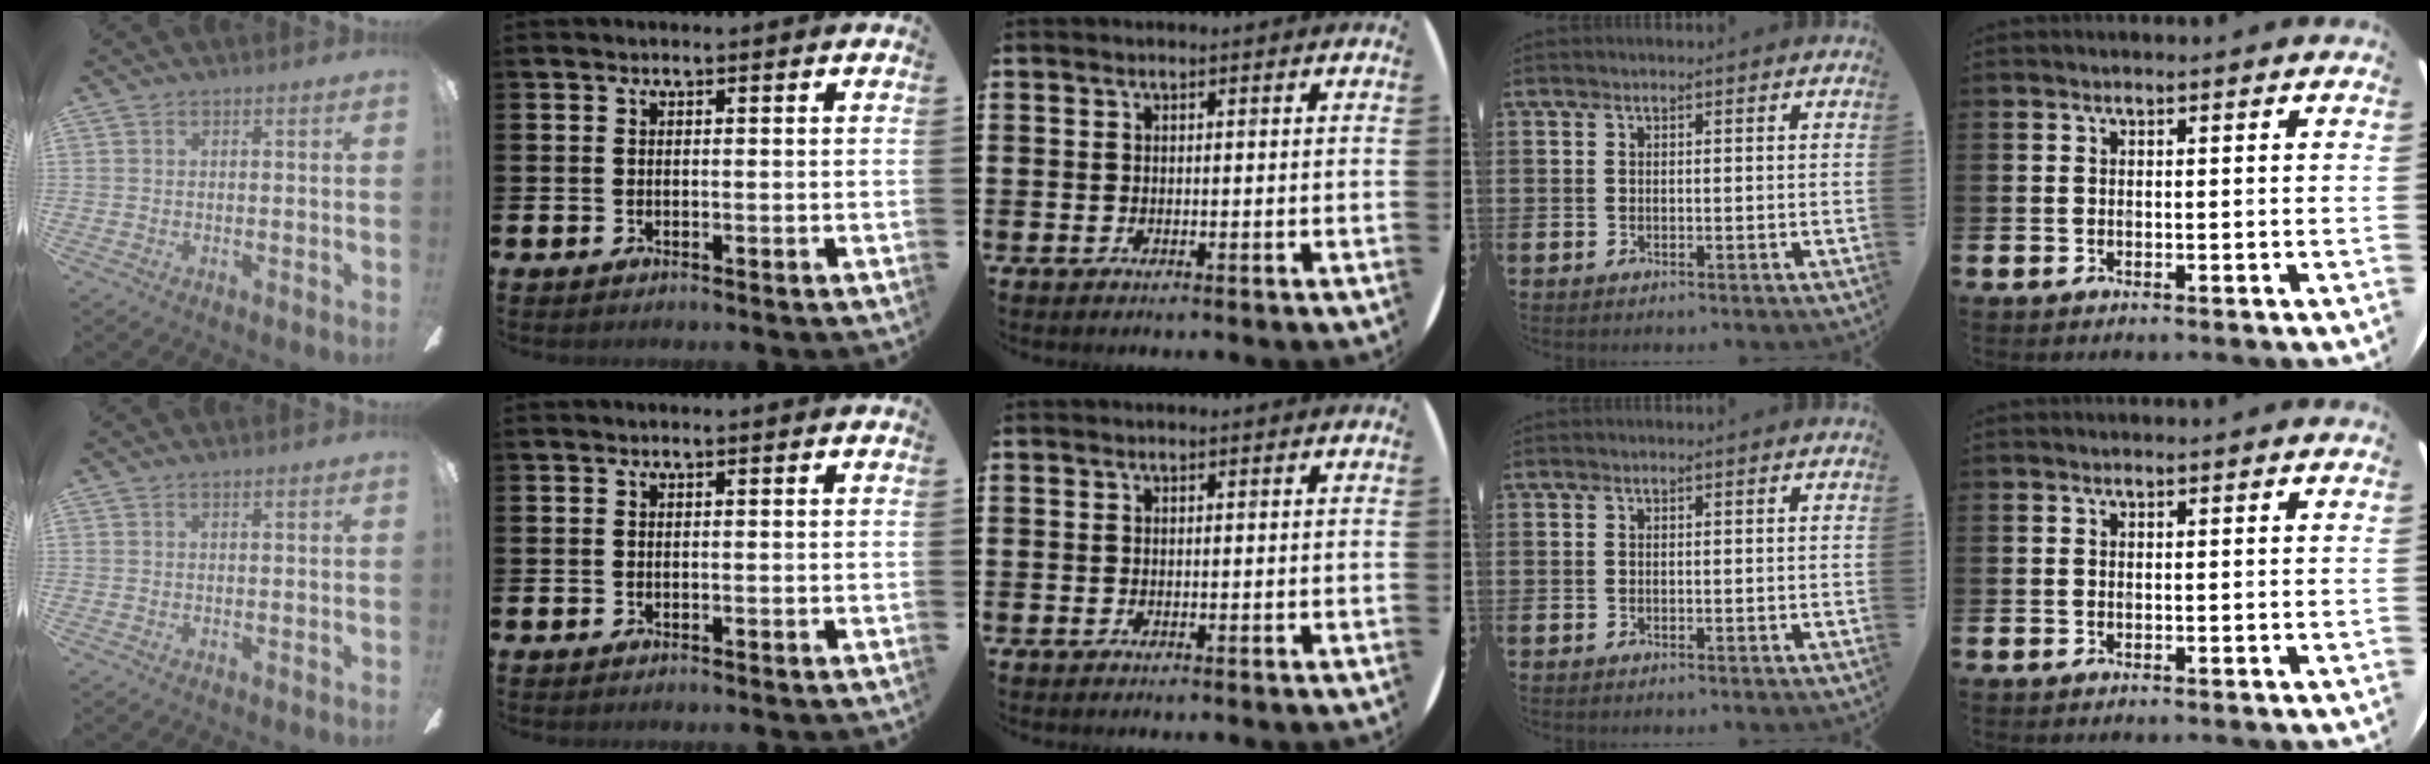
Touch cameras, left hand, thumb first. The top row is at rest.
{}